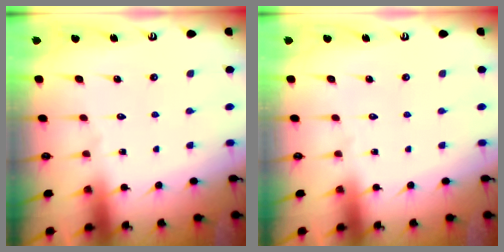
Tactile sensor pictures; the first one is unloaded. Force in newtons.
{"total": 0.0}